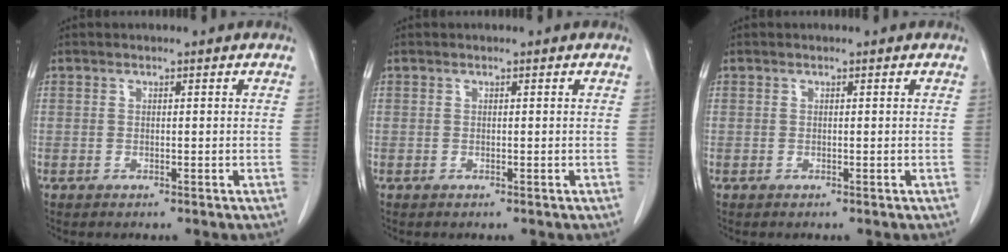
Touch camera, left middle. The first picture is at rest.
{"total": 0.0}
{"total": 0.0}